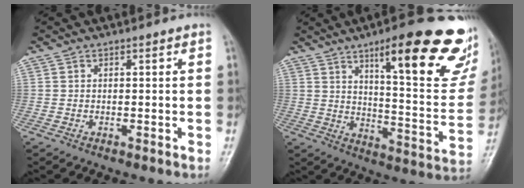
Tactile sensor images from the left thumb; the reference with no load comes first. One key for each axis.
{"total": 26.7, "fx": 14.8, "fy": 6.6, "fz": 21.2, "tx": -0.249, "ty": -0.055, "tz": 0.213}